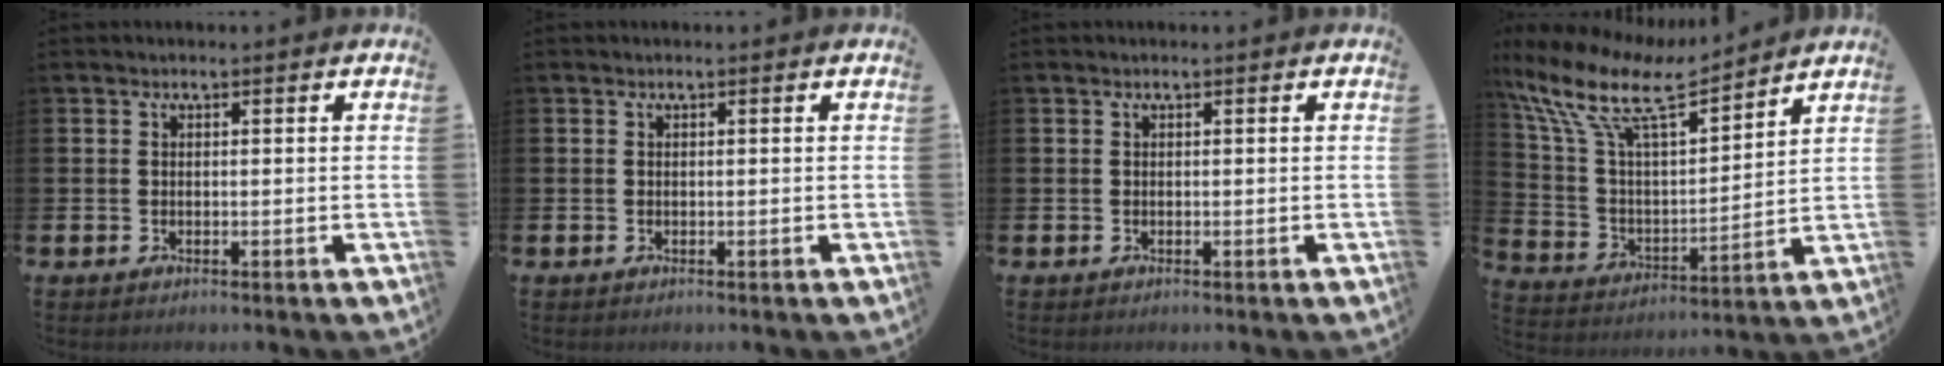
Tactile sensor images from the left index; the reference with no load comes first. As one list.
[{"total": 0.0}, {"total": 0.0}, {"total": 11.3, "force": [9.2, 3.2, 5.6], "torque": [-0.150, -0.054, 0.161]}]